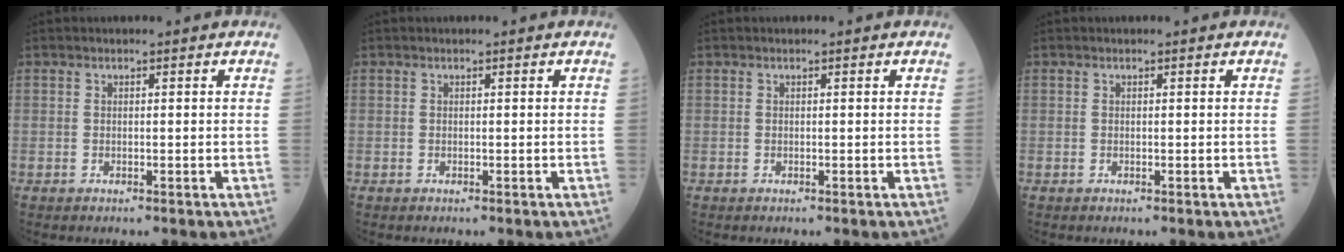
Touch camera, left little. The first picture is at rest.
{"total": 0.0}
{"total": 0.0}
{"total": 0.0}